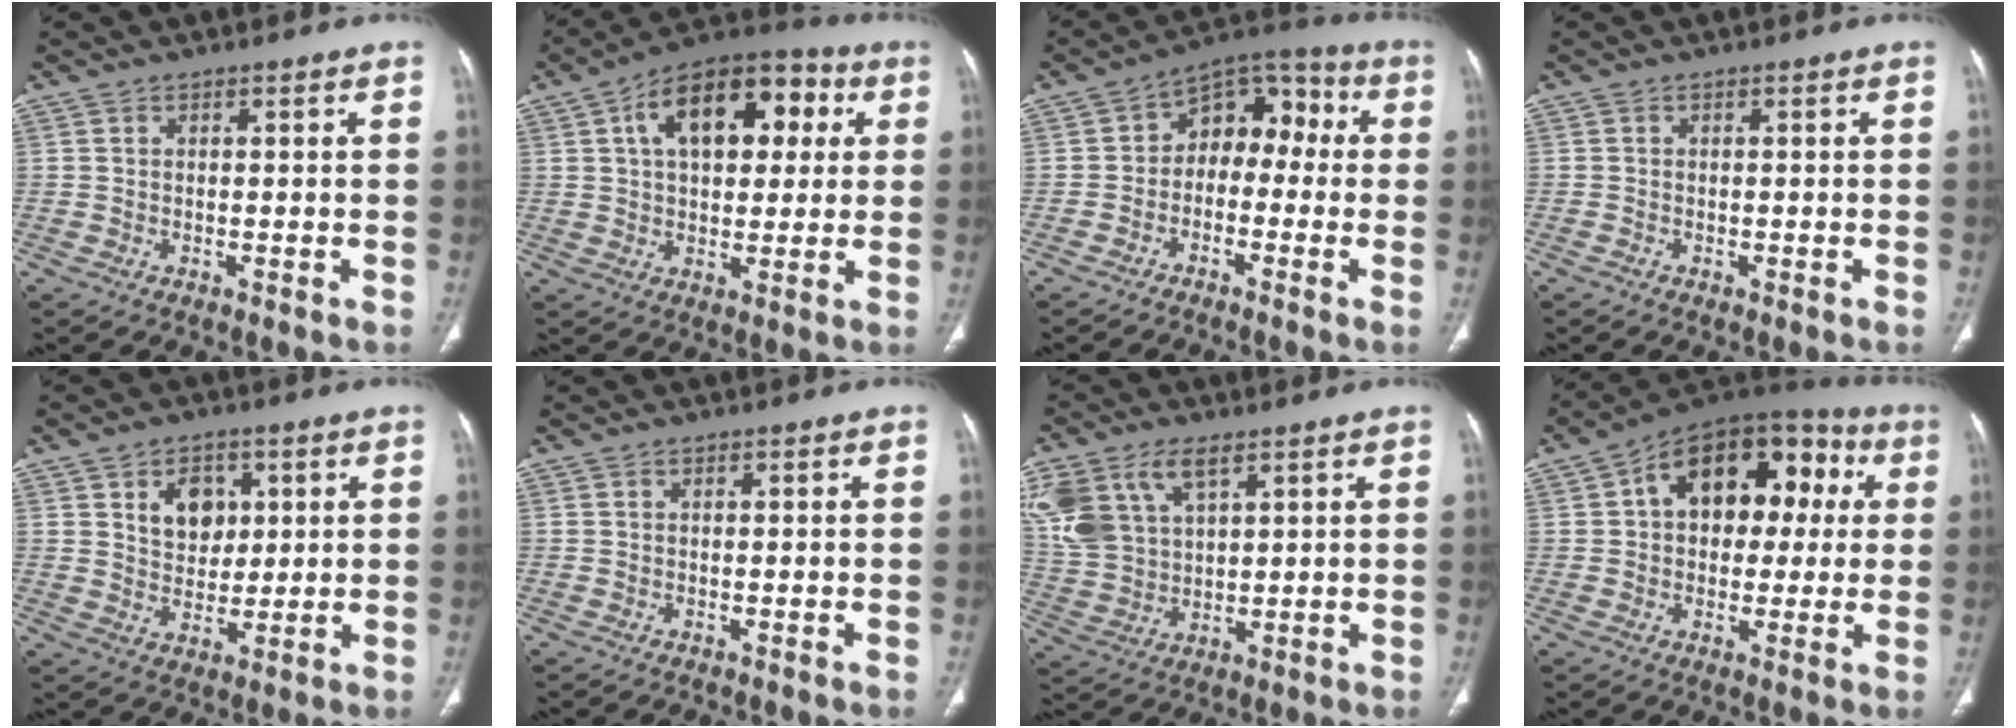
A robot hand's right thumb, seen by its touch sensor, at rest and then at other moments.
{"total": 17.8, "force": [5.2, 10.2, 13.7], "torque": [-0.171, 0.020, 0.071]}
{"total": 10.0, "force": [-0.7, 7.1, 6.9], "torque": [-0.056, 0.048, -0.030]}
{"total": 0.0}
{"total": 7.2, "force": [2.6, 5.4, 4.1], "torque": [-0.033, -0.014, 0.045]}
{"total": 0.0}
{"total": 13.2, "force": [7.1, 6.1, 9.2], "torque": [-0.199, -0.011, 0.153]}
{"total": 19.1, "force": [4.1, 12.3, 14.1], "torque": [-0.157, 0.039, 0.052]}